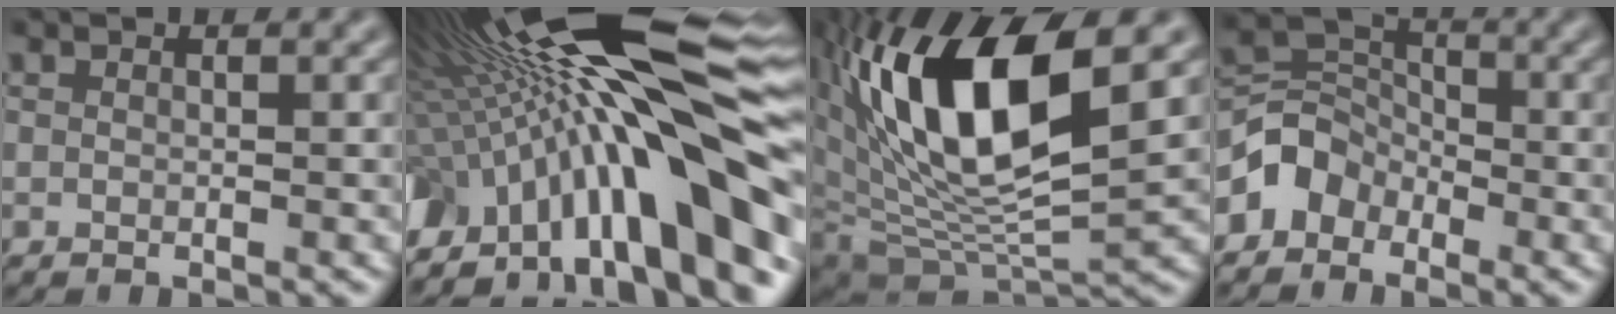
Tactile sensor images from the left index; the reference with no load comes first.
{"total": 20.1, "force": [-0.3, 5.3, 19.4], "torque": [-0.285, 0.013, -0.019]}
{"total": 13.9, "force": [4.5, 5.6, 11.8], "torque": [-0.217, 0.001, 0.084]}
{"total": 3.3, "force": [-2.1, 2.4, 0.8], "torque": [-0.013, 0.008, -0.050]}